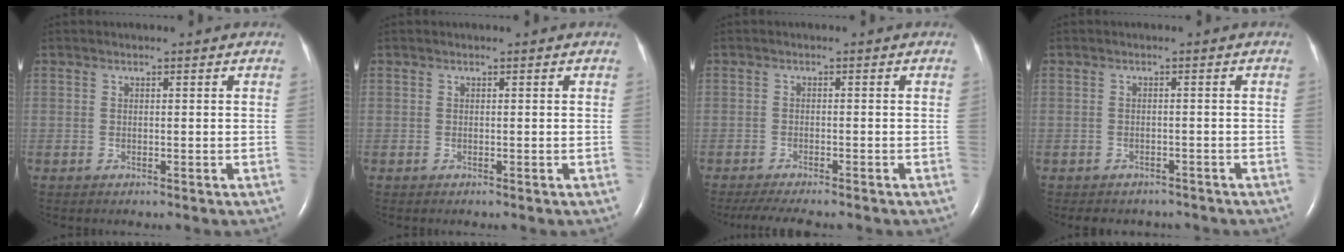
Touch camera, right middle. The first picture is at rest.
{"total": 0.0}
{"total": 8.2, "force": [-7.0, 1.3, 4.0], "torque": [-0.062, -0.012, -0.105]}
{"total": 5.8, "force": [-5.1, 2.6, 1.2], "torque": [-0.016, 0.006, -0.056]}